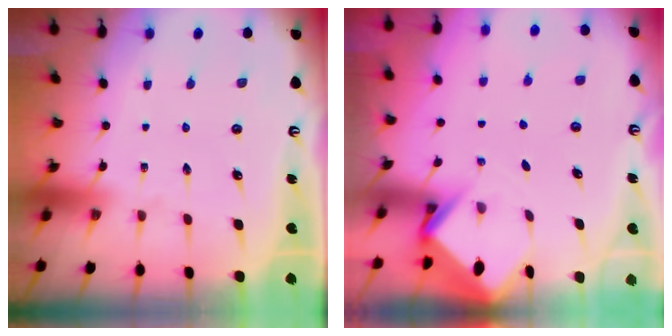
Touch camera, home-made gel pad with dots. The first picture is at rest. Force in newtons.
{"total": 3.0, "press": 2.9, "slide": 0.3}